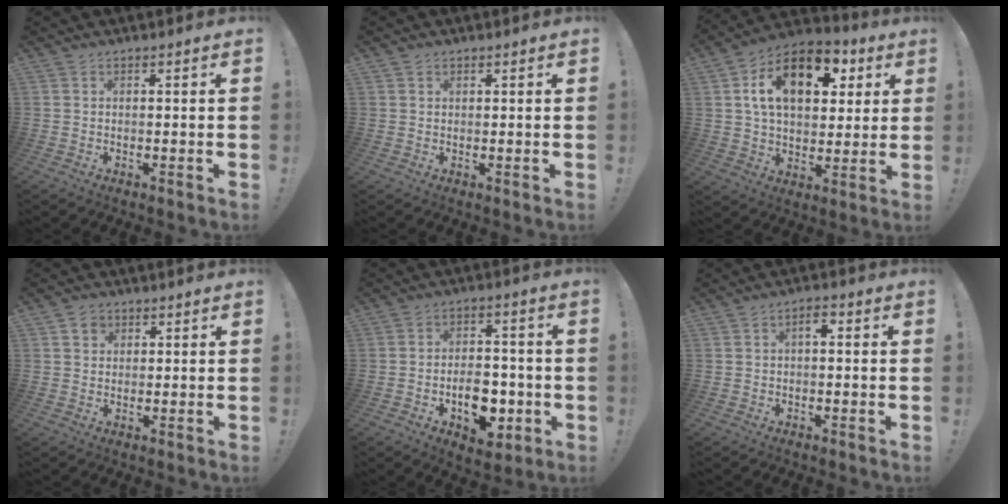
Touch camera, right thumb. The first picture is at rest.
{"total": 0.9, "force": [0.6, 0.7, 0.0], "torque": [0.007, -0.002, 0.011]}
{"total": 17.4, "force": [6.3, 10.6, 12.3], "torque": [-0.189, -0.013, 0.108]}
{"total": 2.9, "force": [1.5, 2.4, 0.6], "torque": [-0.004, -0.004, 0.027]}
{"total": 11.1, "force": [-4.0, 7.2, 7.4], "torque": [-0.099, 0.028, -0.060]}
{"total": 2.4, "force": [-0.2, 1.1, 2.1], "torque": [-0.037, 0.008, -0.007]}